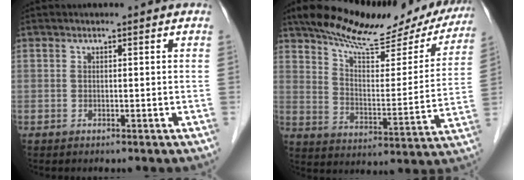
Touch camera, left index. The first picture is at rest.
{"total": 22.9, "force": [19.3, 6.3, 10.6], "torque": [-0.155, 0.003, 0.263]}